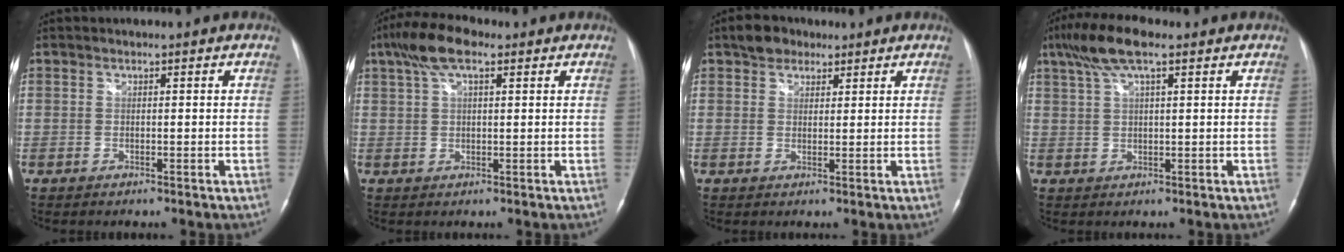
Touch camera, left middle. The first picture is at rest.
{"total": 6.7, "force": [3.8, 2.2, 5.1], "torque": [-0.109, 0.029, 0.069]}
{"total": 3.7, "force": [2.6, 2.5, 1.1], "torque": [-0.023, 0.013, 0.044]}
{"total": 7.4, "force": [4.5, 1.6, 5.7], "torque": [-0.122, 0.027, 0.082]}